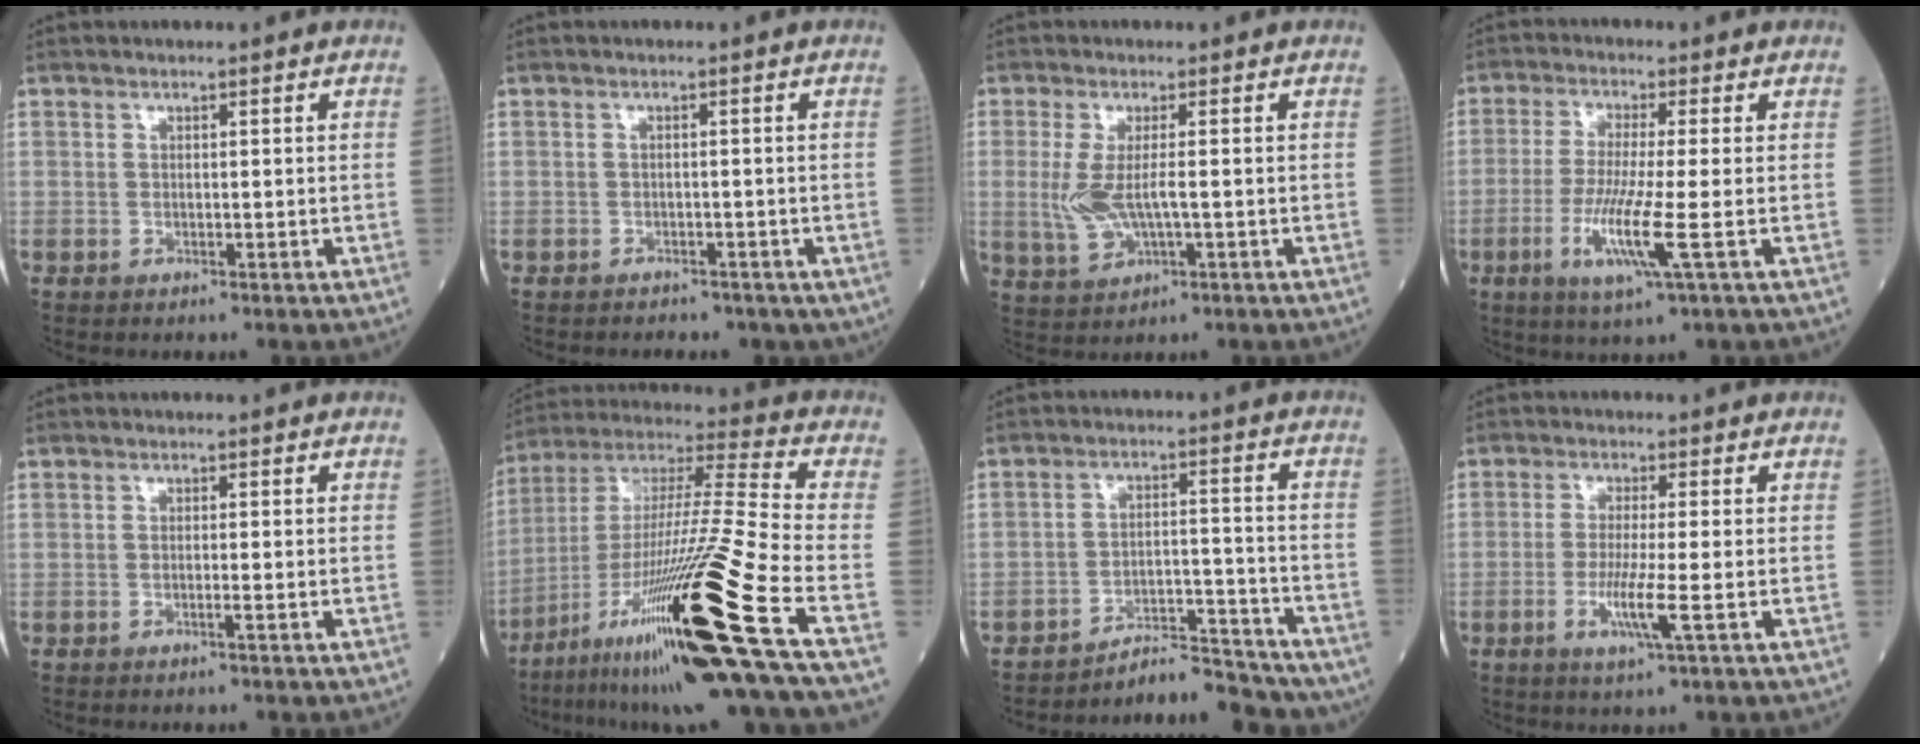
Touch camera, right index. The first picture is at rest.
{"total": 4.7, "force": [-3.8, 2.7, 1.1], "torque": [-0.013, 0.006, -0.037]}
{"total": 5.6, "force": [-0.3, 1.5, 5.4], "torque": [-0.127, -0.010, -0.004]}
{"total": 8.5, "force": [-2.4, -0.5, 8.1], "torque": [-0.166, -0.024, -0.050]}
{"total": 0.9, "force": [-0.4, -0.2, 0.8], "torque": [-0.015, 0.000, -0.008]}
{"total": 26.7, "force": [-12.8, -1.0, 23.4], "torque": [-0.405, -0.040, -0.226]}
{"total": 8.9, "force": [-8.8, 1.6, 0.4], "torque": [0.006, 0.039, -0.136]}
{"total": 5.5, "force": [-1.6, -0.5, 5.2], "torque": [-0.103, -0.015, -0.032]}